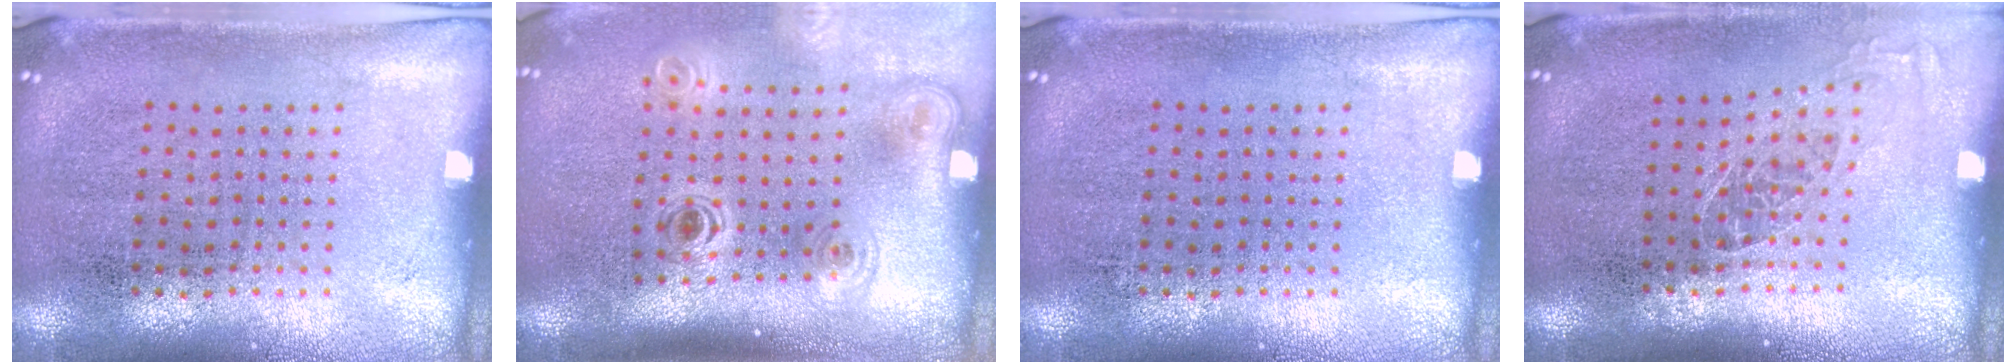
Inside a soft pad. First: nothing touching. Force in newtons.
{"total": 2.1, "press": 1.4, "slide": 1.5}
{"total": 0.0}
{"total": 1.0, "press": 0.9, "slide": 0.5}